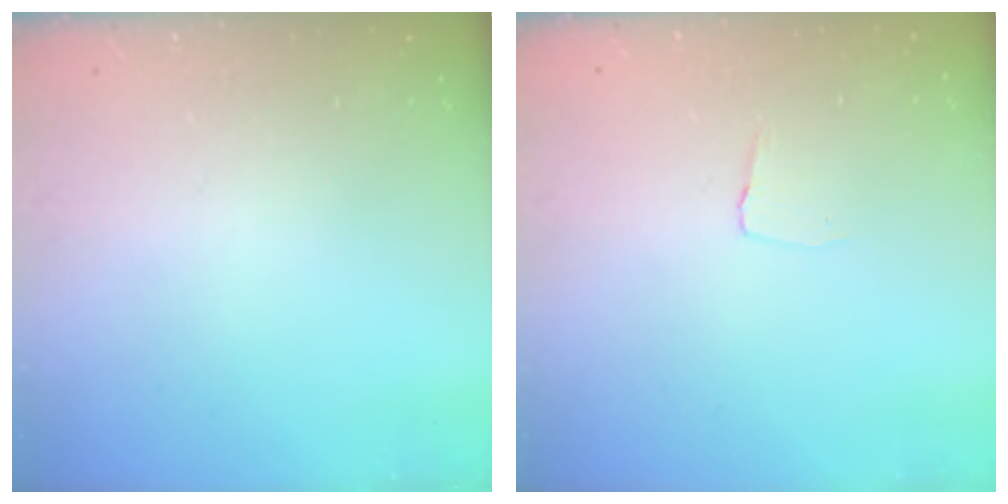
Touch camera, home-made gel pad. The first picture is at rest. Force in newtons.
{"total": 3.5, "press": 3.4, "slide": 0.2}